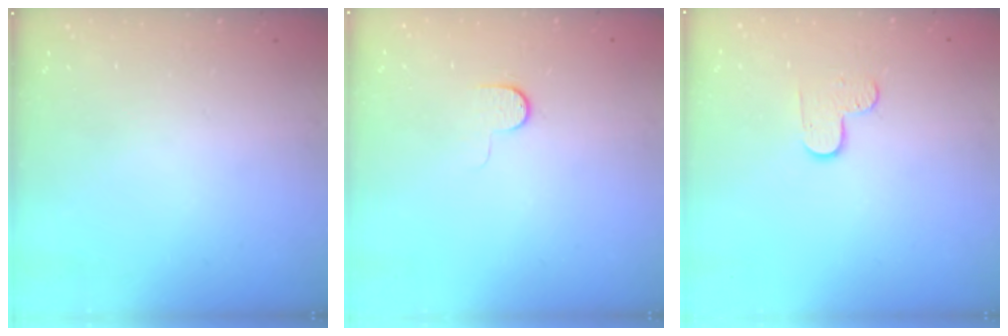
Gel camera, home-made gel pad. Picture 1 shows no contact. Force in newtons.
{"total": 5.0, "press": 5.0, "slide": 0.5}
{"total": 5.5, "press": 5.5, "slide": 0.4}